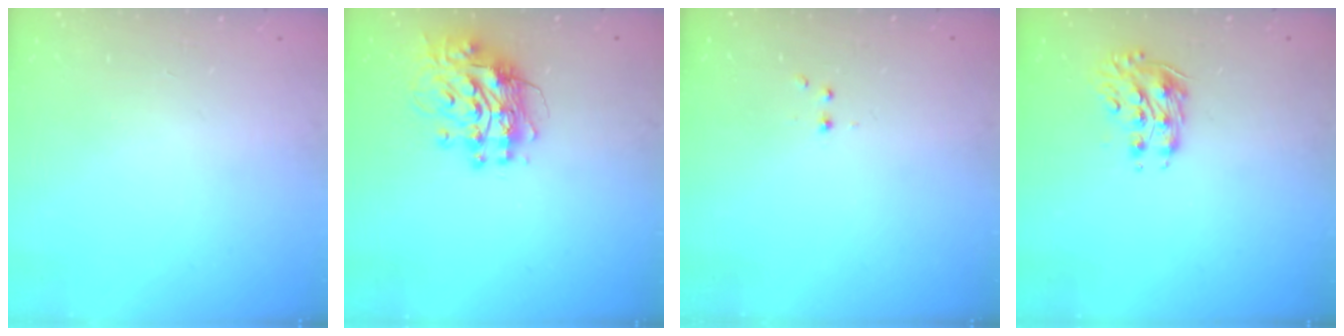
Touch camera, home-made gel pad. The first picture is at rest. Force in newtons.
{"total": 12.3, "press": 12.3, "slide": 1.1}
{"total": 2.2, "press": 1.9, "slide": 1.2}
{"total": 9.4, "press": 9.4, "slide": 0.9}